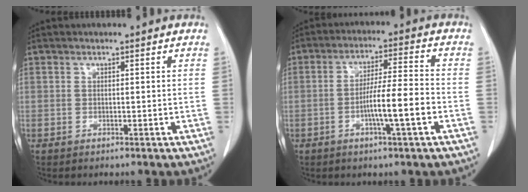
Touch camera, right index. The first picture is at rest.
{"total": 8.3, "force": [-2.7, 0.0, 7.9], "torque": [-0.137, 0.004, -0.049]}